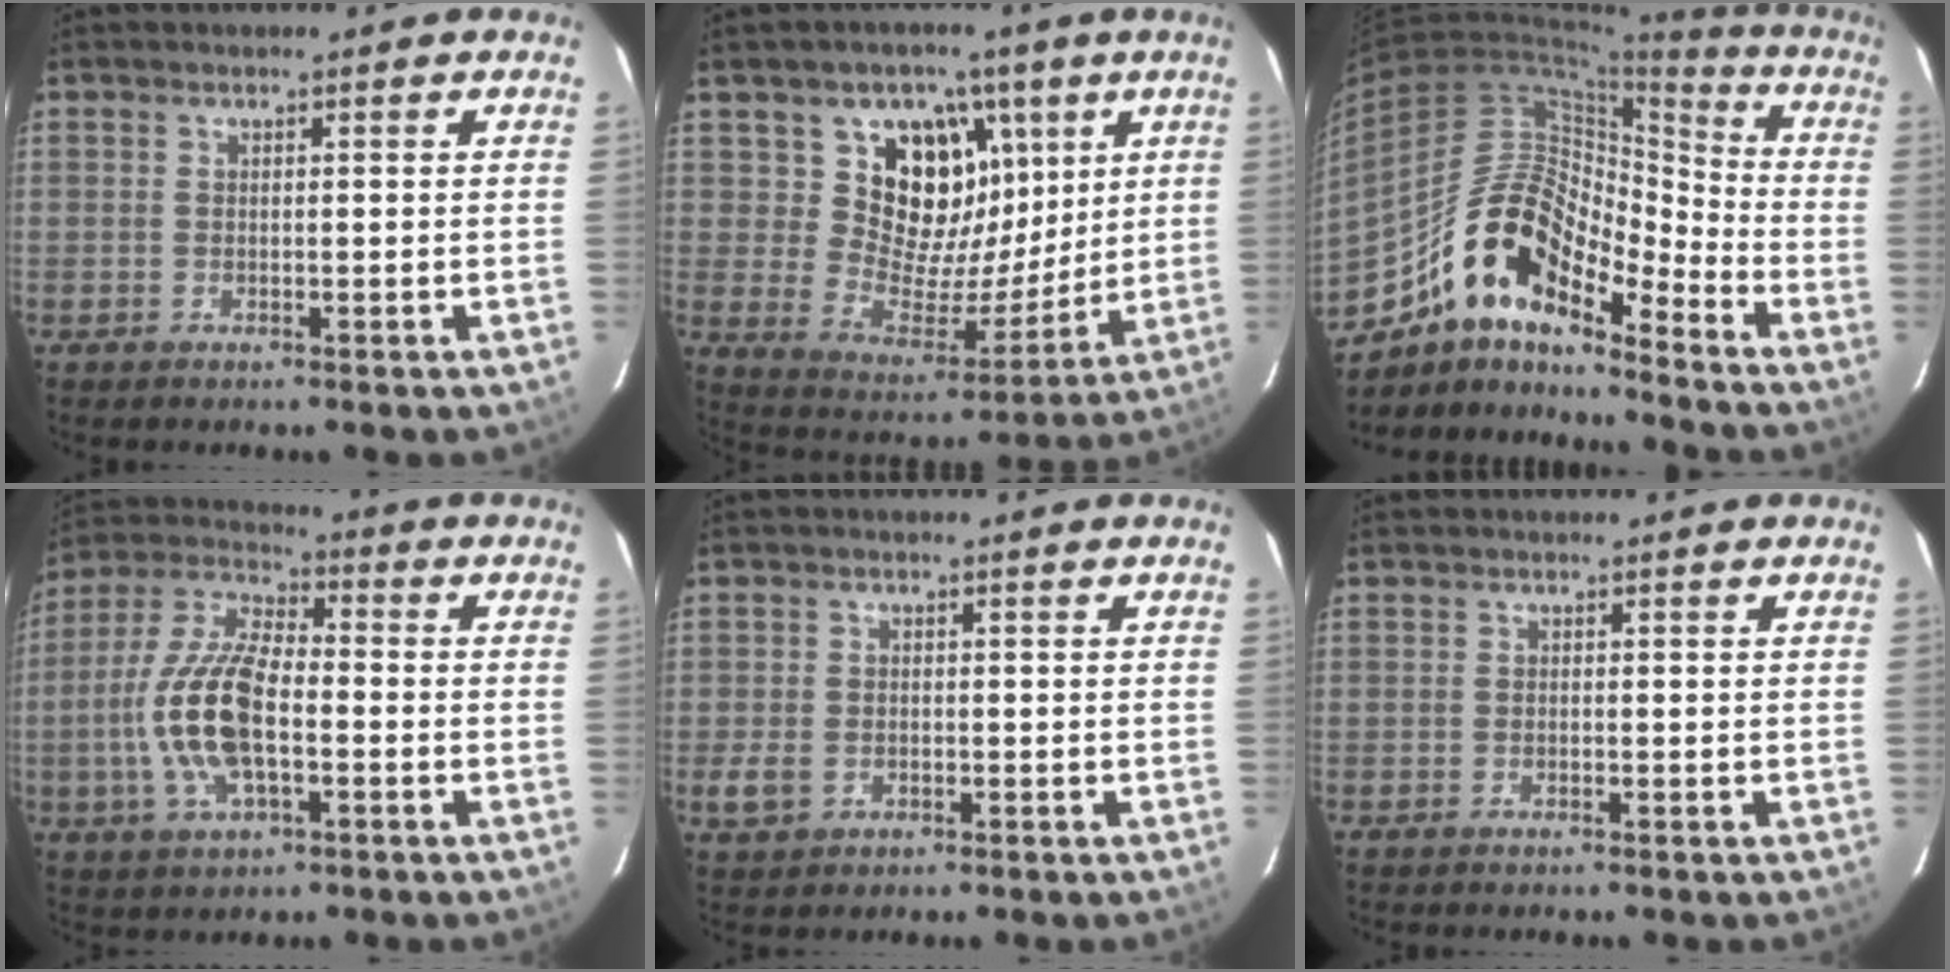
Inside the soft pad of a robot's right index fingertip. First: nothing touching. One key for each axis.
{"total": 14.5, "fx": 6.4, "fy": 11.6, "fz": 5.9, "tx": -0.109, "ty": -0.004, "tz": 0.118}
{"total": 15.8, "fx": -11.7, "fy": 5.5, "fz": 9.0, "tx": -0.155, "ty": 0.016, "tz": -0.227}
{"total": 14.4, "fx": -3.2, "fy": 6.1, "fz": 12.7, "tx": -0.271, "ty": 0.004, "tz": -0.065}
{"total": 3.7, "fx": -1.0, "fy": 3.2, "fz": 1.6, "tx": -0.036, "ty": 0.000, "tz": -0.013}
{"total": 0.0}